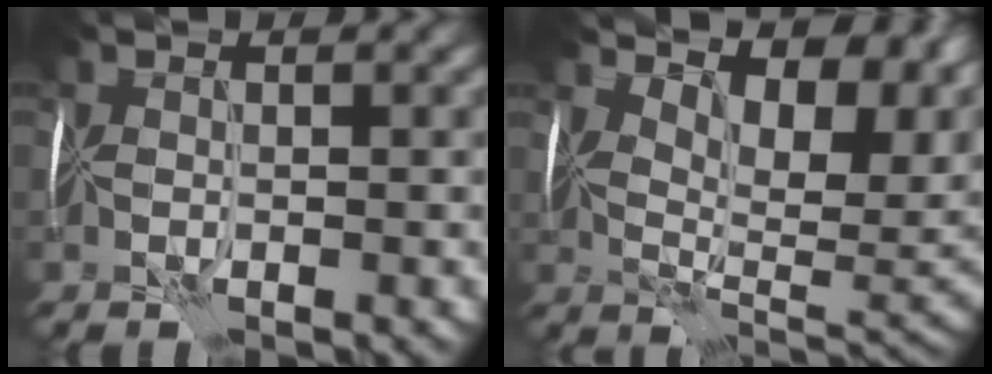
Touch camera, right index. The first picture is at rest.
{"total": 10.9, "force": [5.7, 4.9, 7.9], "torque": [-0.125, -0.003, 0.105]}